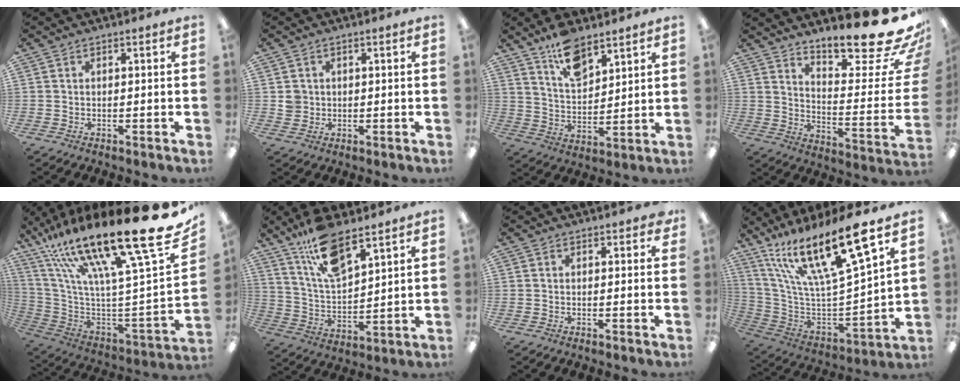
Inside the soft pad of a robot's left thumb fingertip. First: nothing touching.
{"total": 2.9, "force": [0.5, 2.8, 0.5], "torque": [-0.007, 0.003, 0.006]}
{"total": 10.9, "force": [8.1, 5.0, 5.4], "torque": [-0.087, -0.042, 0.145]}
{"total": 18.6, "force": [15.2, 3.9, 10.0], "torque": [-0.121, -0.133, 0.245]}
{"total": 28.0, "force": [18.2, 4.2, 20.9], "torque": [-0.301, -0.164, 0.312]}
{"total": 14.0, "force": [10.4, 4.7, 8.1], "torque": [-0.158, -0.044, 0.187]}
{"total": 0.7, "force": [0.3, 0.4, 0.4], "torque": [0.000, -0.001, 0.004]}
{"total": 21.9, "force": [14.8, 5.2, 15.3], "torque": [-0.273, -0.101, 0.243]}